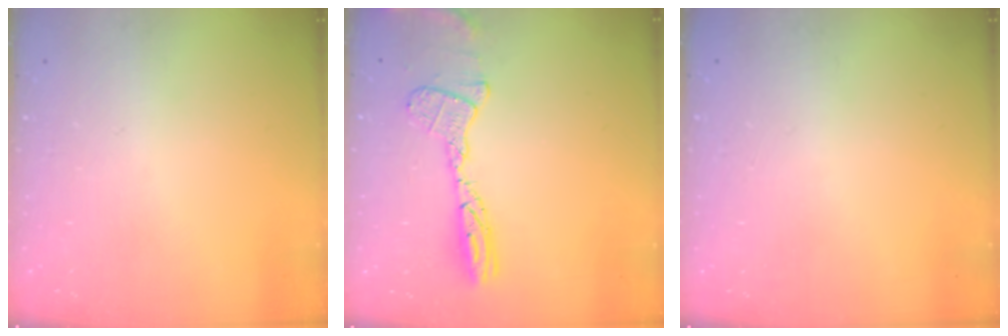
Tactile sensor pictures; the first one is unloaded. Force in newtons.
{"total": 12.1, "press": 12.0, "slide": 0.9}
{"total": 0.0}